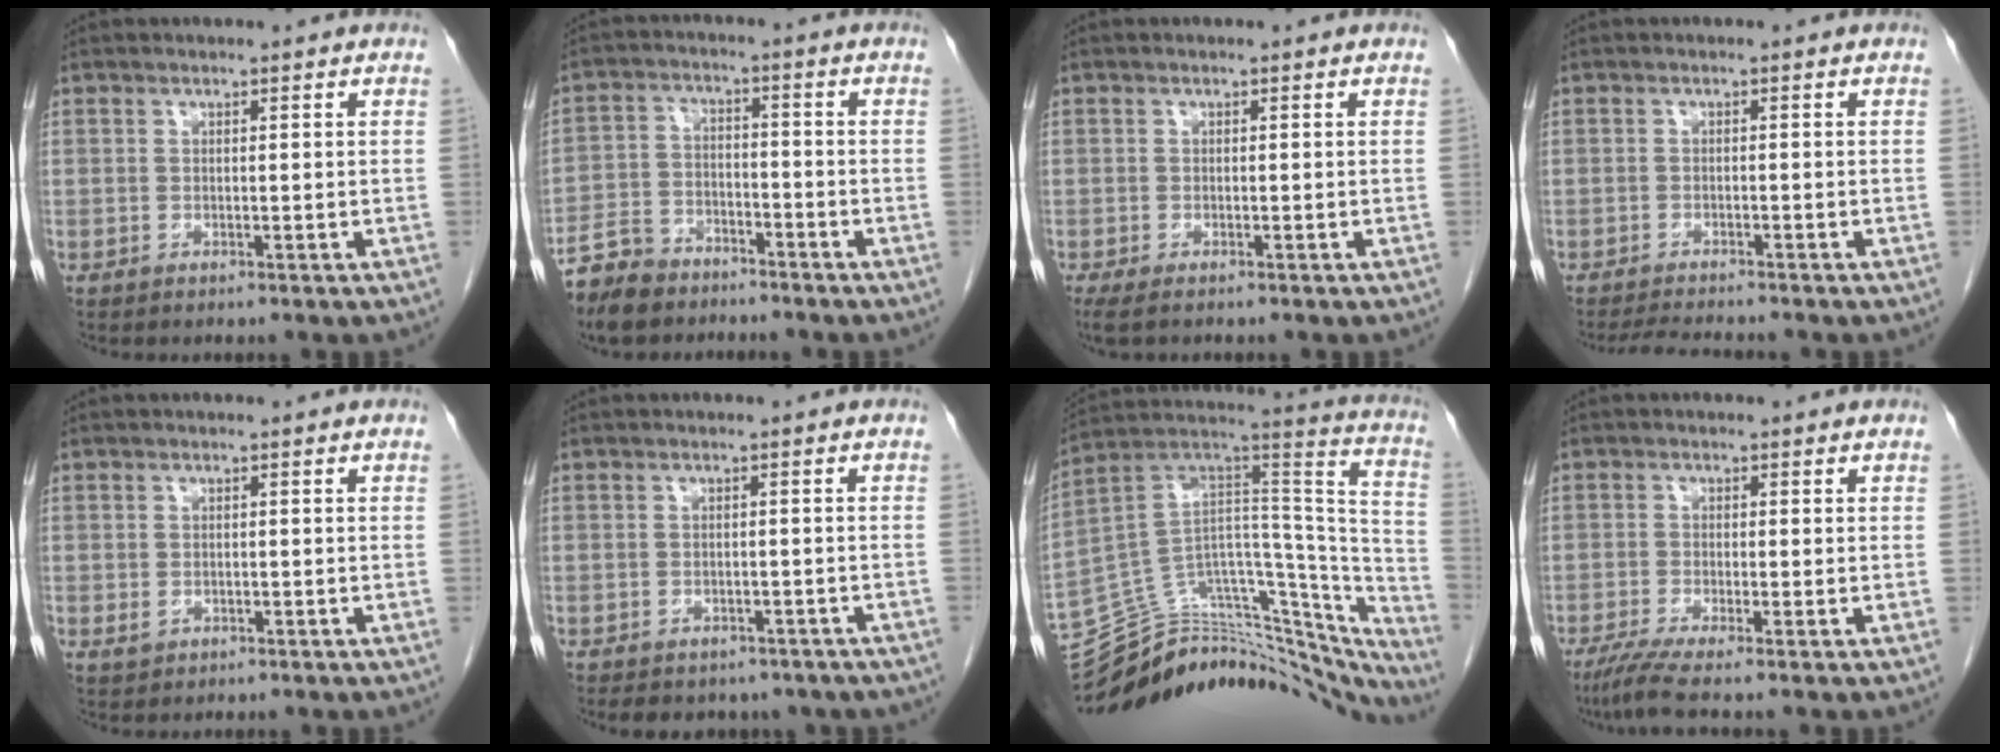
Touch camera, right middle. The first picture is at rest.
{"total": 7.8, "force": [-6.5, 3.8, 2.3], "torque": [-0.057, -0.009, -0.124]}
{"total": 2.5, "force": [-1.9, 0.6, 1.5], "torque": [-0.028, -0.011, -0.030]}
{"total": 4.2, "force": [-3.9, -0.2, 1.3], "torque": [-0.025, -0.019, -0.065]}
{"total": 1.3, "force": [-0.3, 1.1, 0.7], "torque": [-0.011, 0.001, 0.002]}
{"total": 10.1, "force": [-7.9, 5.4, 3.2], "torque": [-0.046, 0.000, -0.081]}
{"total": 33.6, "force": [-30.5, 9.6, 10.1], "torque": [-0.115, 0.047, -0.416]}
{"total": 4.1, "force": [-2.9, -0.5, 2.8], "torque": [-0.056, -0.014, -0.060]}